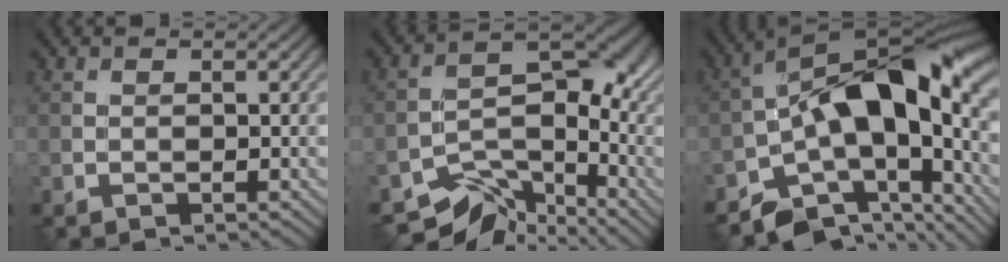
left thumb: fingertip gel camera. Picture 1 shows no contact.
{"total": 10.8, "force": [-7.3, 5.5, 5.6], "torque": [-0.087, -0.023, -0.129]}
{"total": 14.1, "force": [-4.0, 7.2, 11.4], "torque": [-0.165, 0.004, -0.080]}